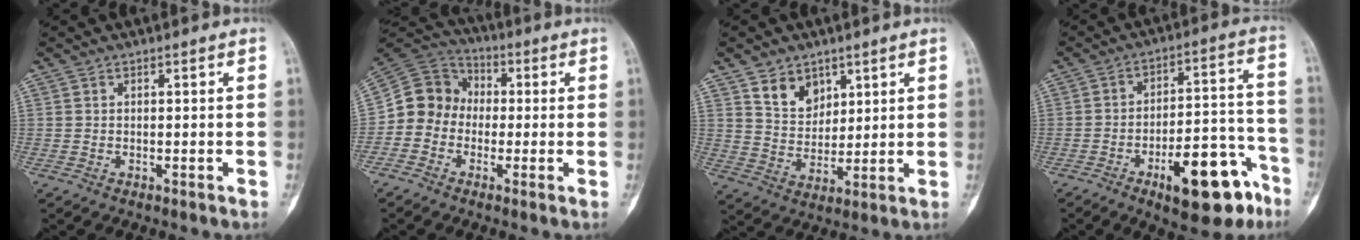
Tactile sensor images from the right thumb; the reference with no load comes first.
{"total": 9.8, "force": [-1.5, 9.0, 3.6], "torque": [-0.040, 0.049, -0.044]}
{"total": 7.6, "force": [4.4, 5.4, 3.1], "torque": [-0.026, -0.032, 0.087]}
{"total": 17.7, "force": [-9.4, 6.8, 13.4], "torque": [-0.157, 0.075, -0.128]}